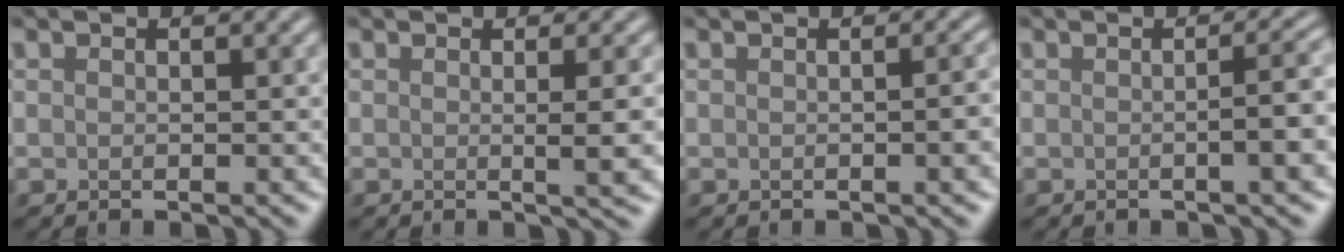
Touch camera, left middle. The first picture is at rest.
{"total": 3.6, "force": [0.0, 0.9, 3.5], "torque": [-0.037, 0.002, 0.001]}
{"total": 3.4, "force": [-0.2, 1.4, 3.1], "torque": [-0.009, 0.014, -0.006]}
{"total": 4.0, "force": [-0.3, 1.0, 3.8], "torque": [-0.040, 0.012, -0.007]}